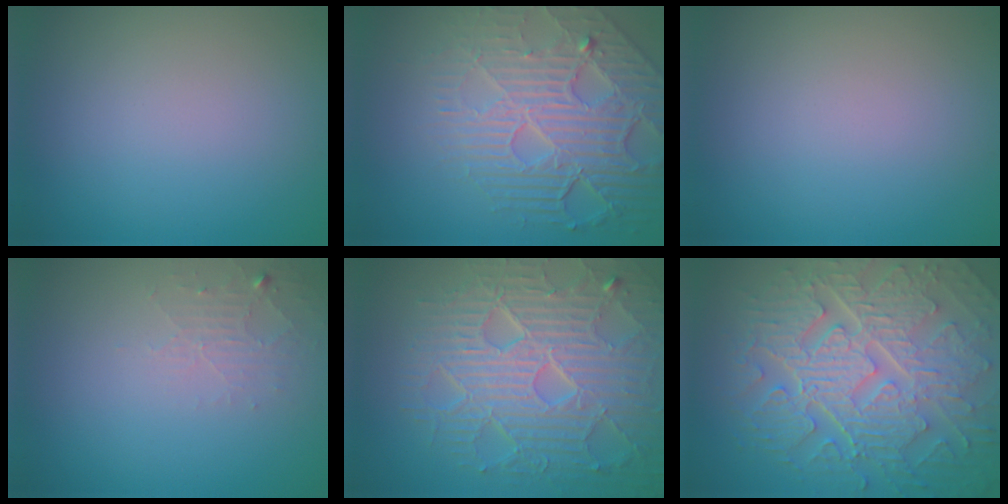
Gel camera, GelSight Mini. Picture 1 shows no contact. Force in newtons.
{"total": 6.7, "press": 5.3, "slide": 4.1}
{"total": 0.0}
{"total": 1.7, "press": 1.7, "slide": 0.3}
{"total": 9.0, "press": 6.4, "slide": 6.3}
{"total": 10.7, "press": 7.1, "slide": 8.0}